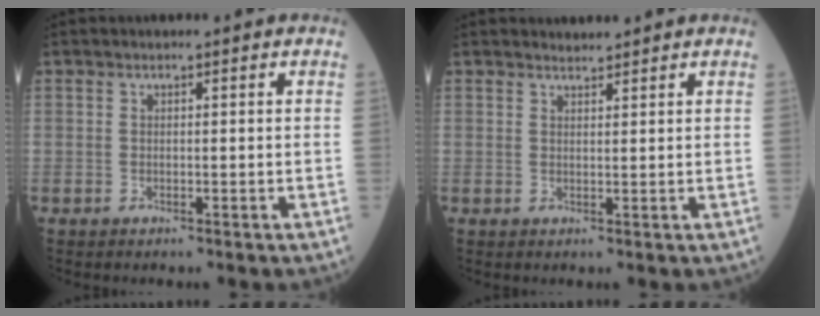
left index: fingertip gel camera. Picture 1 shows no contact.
{"total": 1.3, "force": [1.3, 0.0, -0.1], "torque": [-0.008, 0.003, 0.025]}